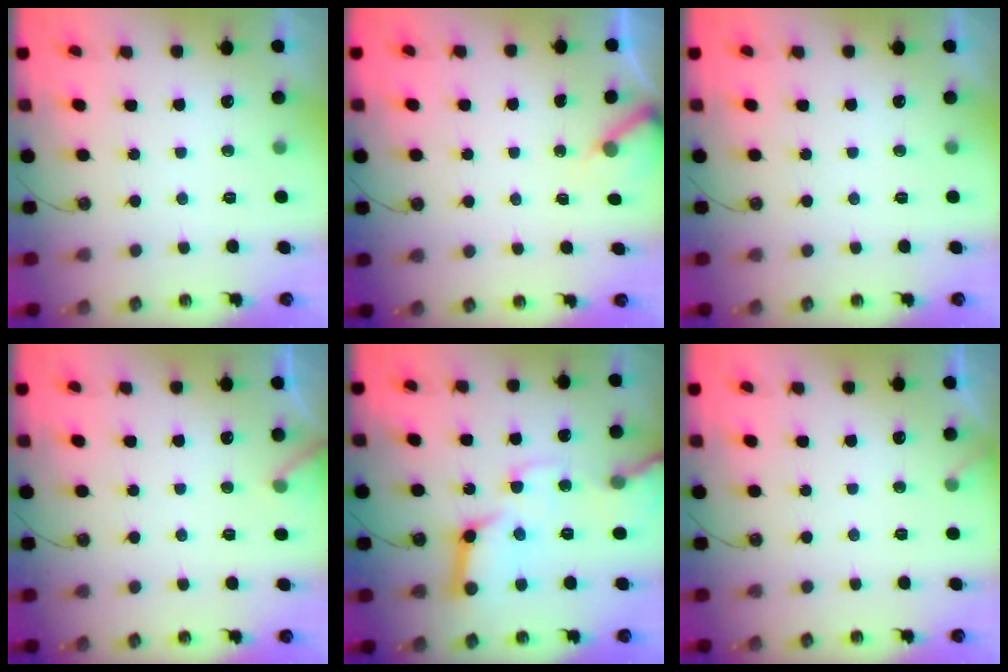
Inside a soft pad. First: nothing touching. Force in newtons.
{"total": 3.6, "press": 3.6, "slide": 0.3}
{"total": 0.0}
{"total": 6.3, "press": 6.3, "slide": 0.4}
{"total": 17.1, "press": 16.9, "slide": 2.0}
{"total": 2.4, "press": 2.4, "slide": 0.2}